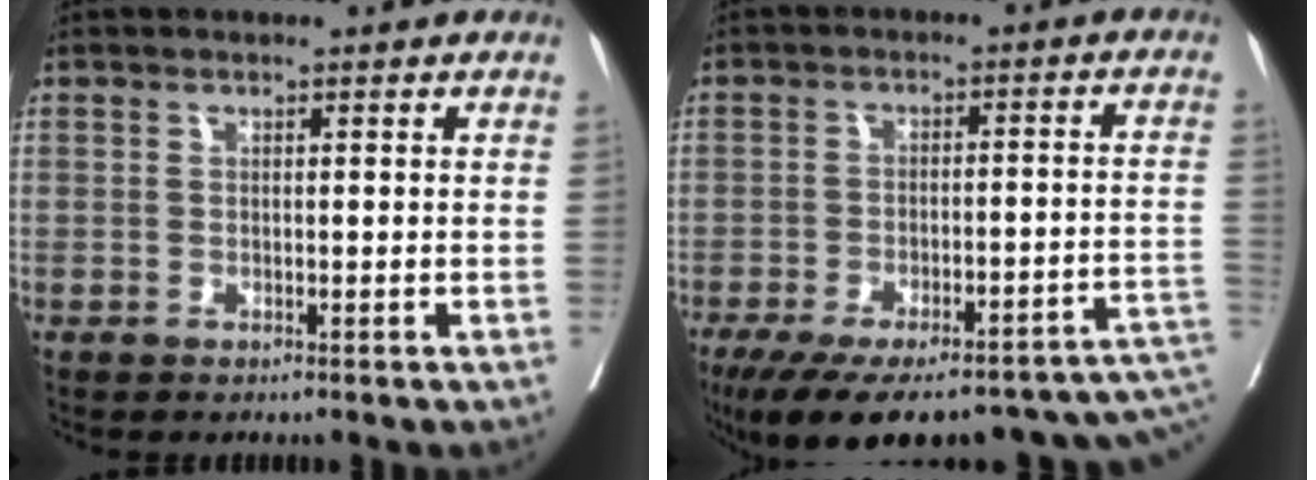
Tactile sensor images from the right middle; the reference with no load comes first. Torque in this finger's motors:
{"motor_torque": [0.99, -1.15, 0.31, 0.11]}